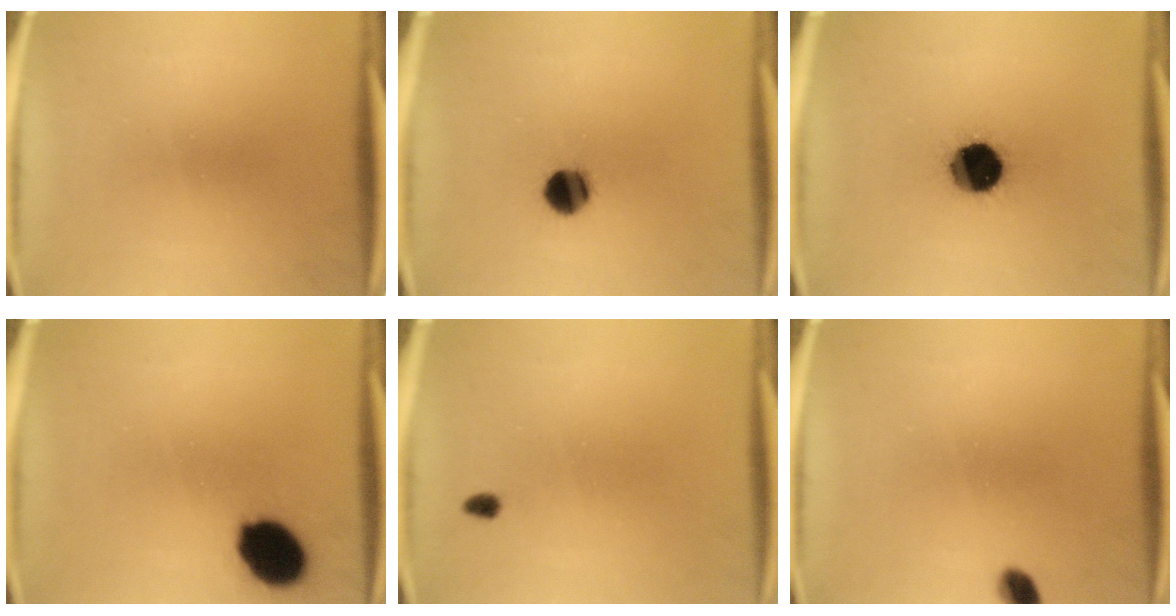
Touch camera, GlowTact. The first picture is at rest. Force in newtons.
{"total": 6.4}
{"total": 14.6}
{"total": 11.9}
{"total": 1.5}
{"total": 2.9}